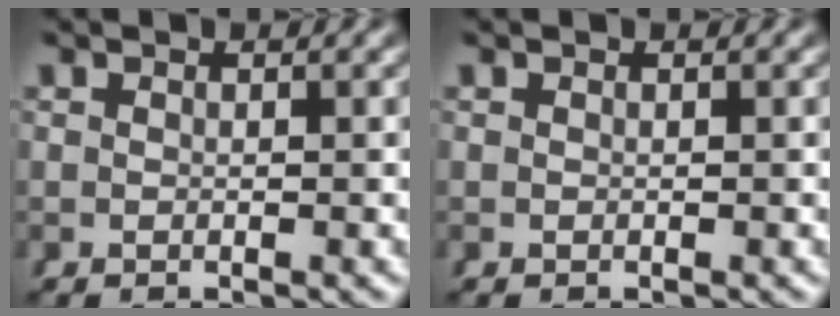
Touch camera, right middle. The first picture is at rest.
{"total": 0.0}